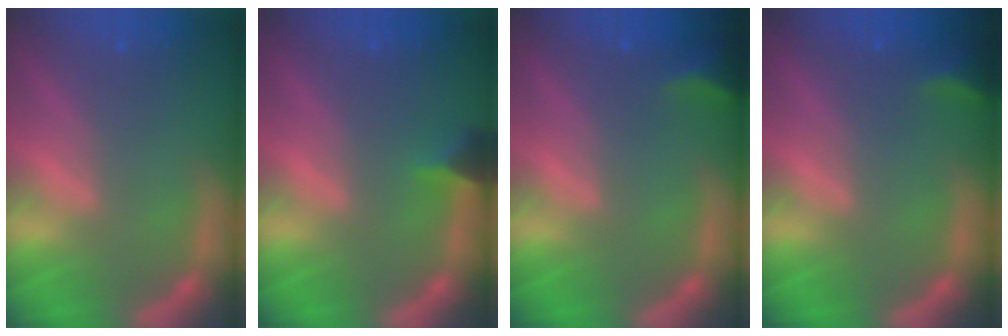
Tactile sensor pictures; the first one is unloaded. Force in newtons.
{"total": 1.9}
{"total": 2.9}
{"total": 2.4}